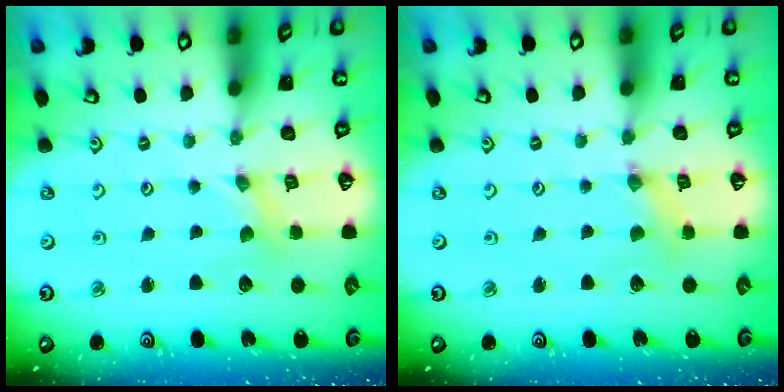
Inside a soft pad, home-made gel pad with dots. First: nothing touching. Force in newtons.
{"total": 1.3, "press": 1.3, "slide": 0.4}